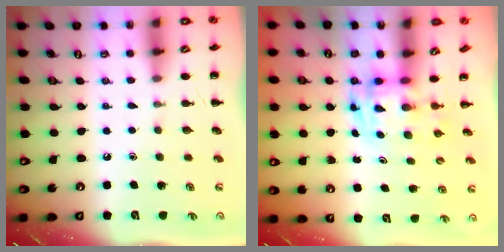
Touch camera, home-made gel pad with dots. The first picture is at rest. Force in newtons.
{"total": 3.6, "press": 3.5, "slide": 0.6}